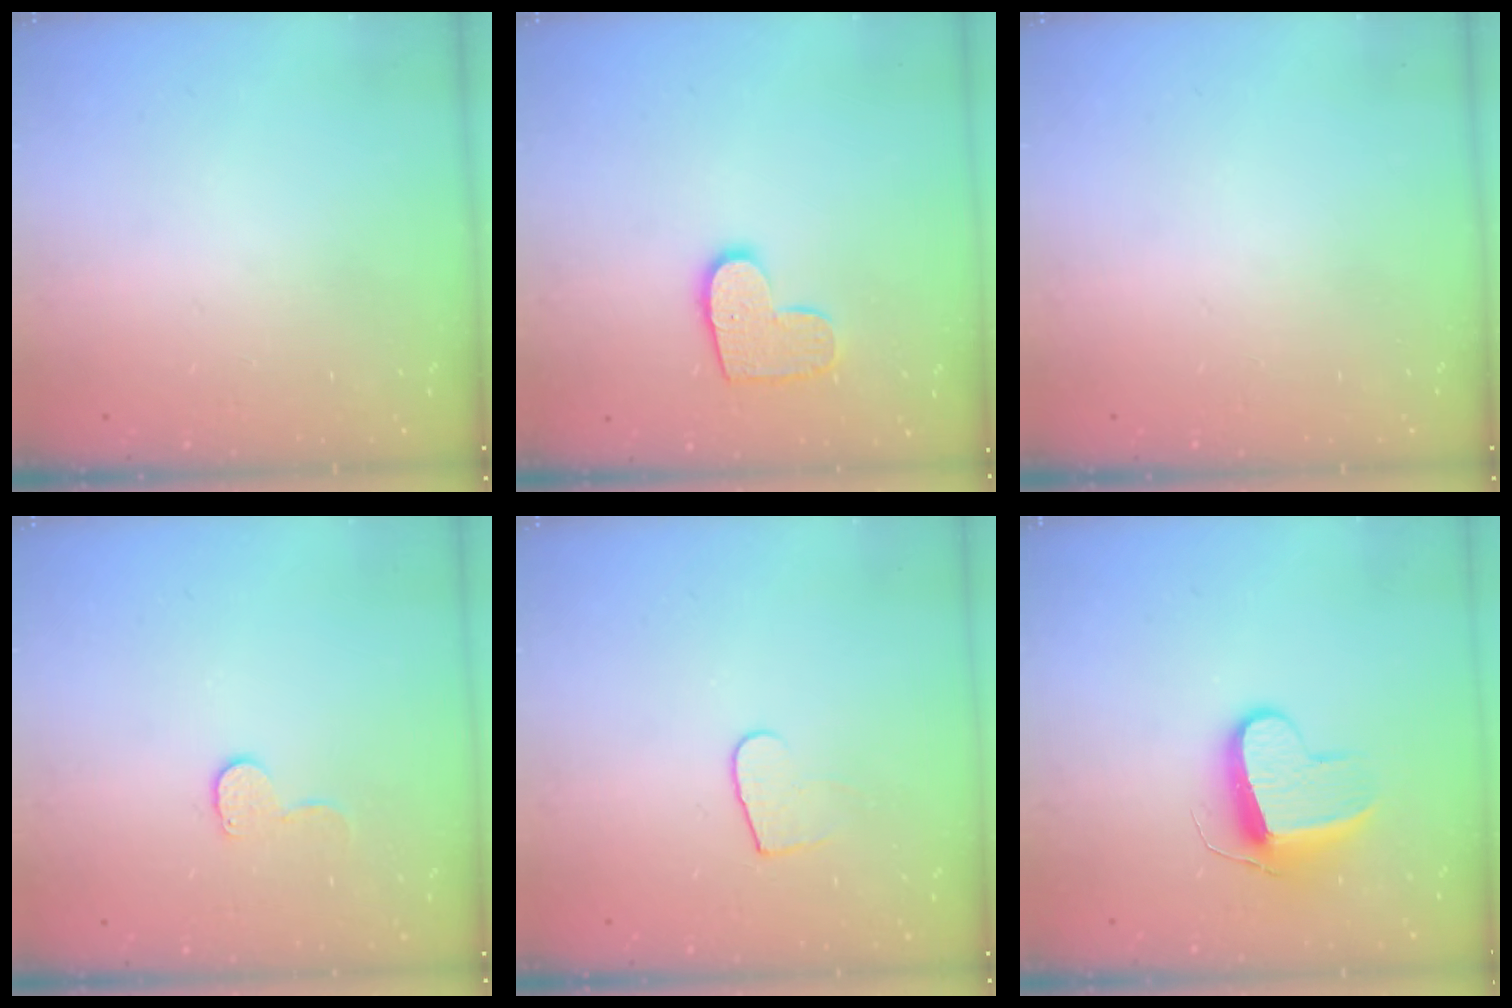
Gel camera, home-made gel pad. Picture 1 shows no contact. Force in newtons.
{"total": 9.9, "press": 9.9, "slide": 0.4}
{"total": 0.0}
{"total": 7.1, "press": 7.1, "slide": 0.4}
{"total": 6.0, "press": 6.0, "slide": 0.5}
{"total": 9.9, "press": 9.9, "slide": 0.2}